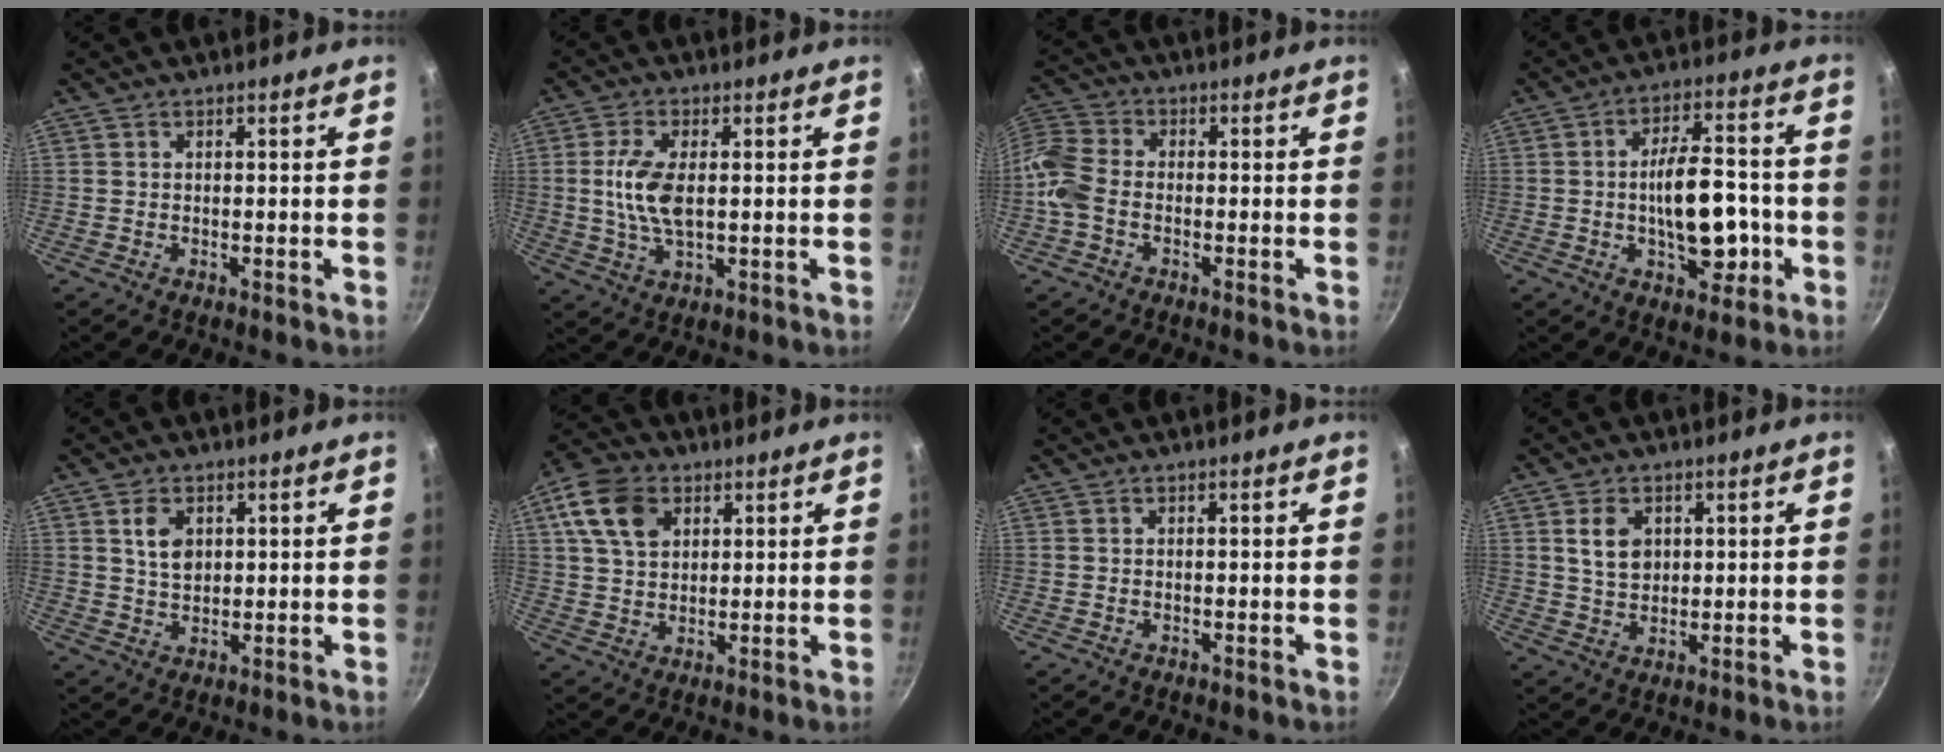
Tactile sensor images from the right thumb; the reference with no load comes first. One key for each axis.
{"total": 8.4, "fx": 0.6, "fy": 3.9, "fz": 7.4, "tx": -0.149, "ty": 0.000, "tz": 0.011}
{"total": 8.8, "fx": -2.5, "fy": 6.1, "fz": 5.7, "tx": -0.127, "ty": 0.029, "tz": -0.074}
{"total": 13.5, "fx": -2.5, "fy": 6.8, "fz": 11.3, "tx": -0.144, "ty": 0.028, "tz": -0.033}
{"total": 5.1, "fx": 1.6, "fy": 3.4, "fz": 3.4, "tx": -0.049, "ty": -0.009, "tz": 0.034}
{"total": 10.8, "fx": 4.2, "fy": 7.6, "fz": 6.5, "tx": -0.104, "ty": 0.002, "tz": 0.073}
{"total": 0.0}
{"total": 5.9, "fx": 1.7, "fy": 4.3, "fz": 3.7, "tx": -0.051, "ty": -0.010, "tz": 0.036}